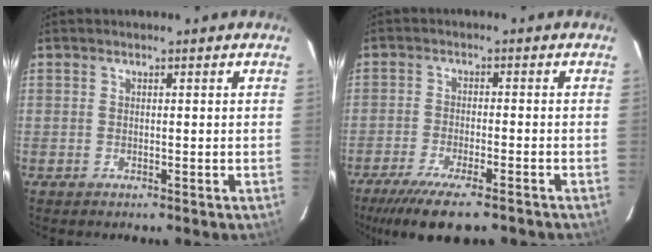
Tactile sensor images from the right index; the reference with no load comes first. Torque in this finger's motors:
{"motor_torque": [1.16, -0.98, 0.65, 0.12]}